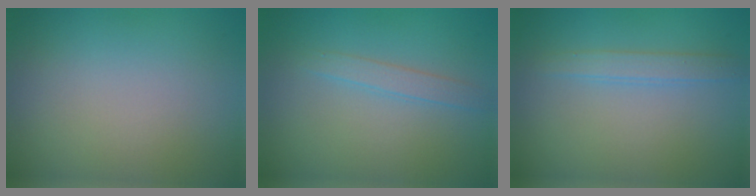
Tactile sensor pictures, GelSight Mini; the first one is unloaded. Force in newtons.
{"total": 1.5, "press": 1.5, "slide": 0.0}
{"total": 1.8, "press": 1.8, "slide": 0.1}